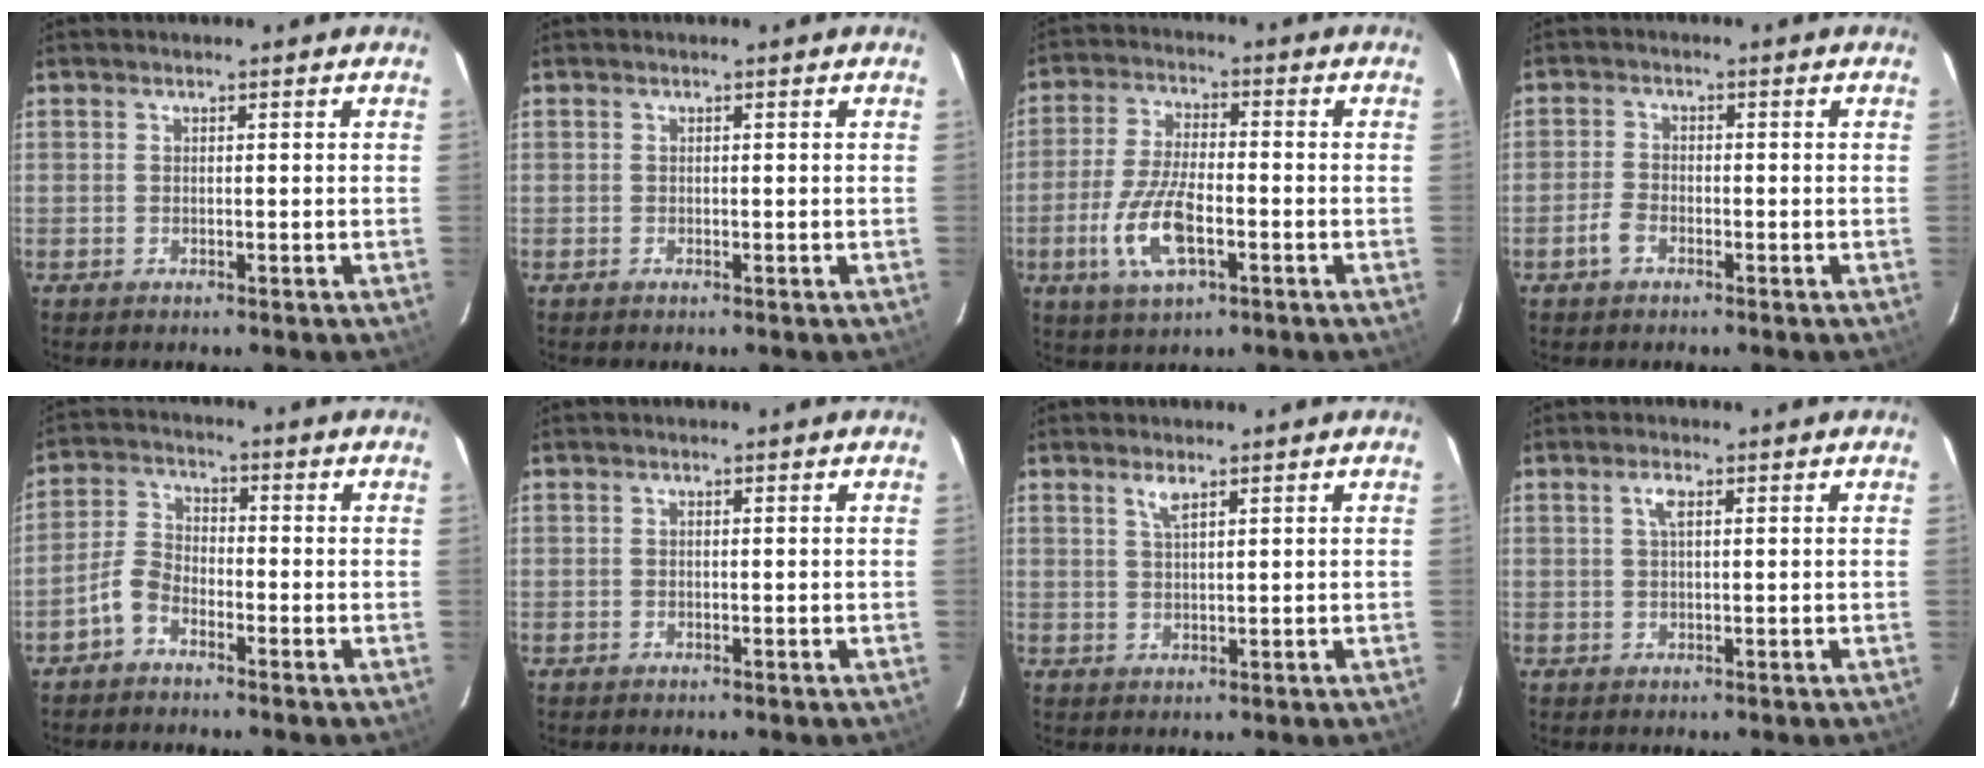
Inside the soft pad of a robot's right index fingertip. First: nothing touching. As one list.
[{"total": 0.0}, {"total": 11.0, "force": [-3.9, 4.1, 9.5], "torque": [-0.203, -0.007, -0.073]}, {"total": 2.9, "force": [-1.8, 1.5, 1.7], "torque": [-0.047, 0.005, -0.037]}, {"total": 4.7, "force": [-3.1, 2.4, 2.5], "torque": [-0.059, 0.016, -0.068]}, {"total": 0.0}, {"total": 2.3, "force": [1.5, 0.5, 1.6], "torque": [-0.032, 0.002, 0.028]}, {"total": 2.0, "force": [0.8, 0.7, 1.8], "torque": [-0.036, 0.006, 0.014]}]